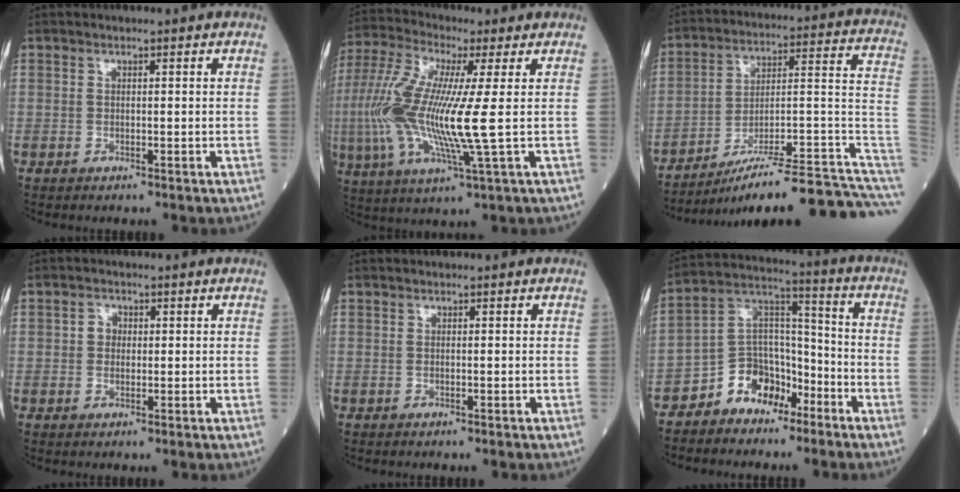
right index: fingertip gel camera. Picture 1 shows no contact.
{"total": 16.7, "force": [-0.3, 1.5, 16.6], "torque": [-0.370, -0.009, -0.014]}
{"total": 22.7, "force": [-18.1, 1.3, 13.7], "torque": [-0.107, 0.042, -0.261]}
{"total": 1.9, "force": [0.2, 1.7, 0.9], "torque": [-0.012, 0.007, 0.002]}
{"total": 0.0}
{"total": 9.1, "force": [-6.1, 5.8, 3.5], "torque": [-0.067, 0.043, -0.113]}